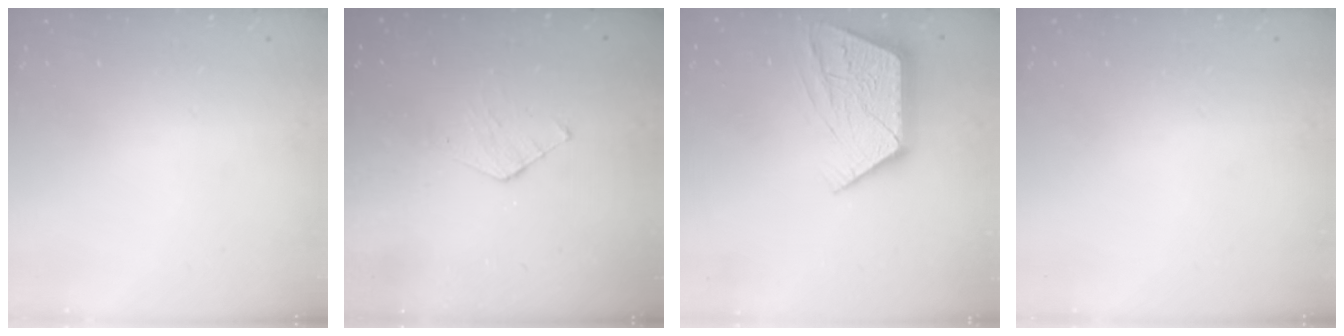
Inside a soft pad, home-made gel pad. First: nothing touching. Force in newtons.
{"total": 4.4, "press": 4.4, "slide": 0.4}
{"total": 12.1, "press": 12.1, "slide": 0.8}
{"total": 0.0}